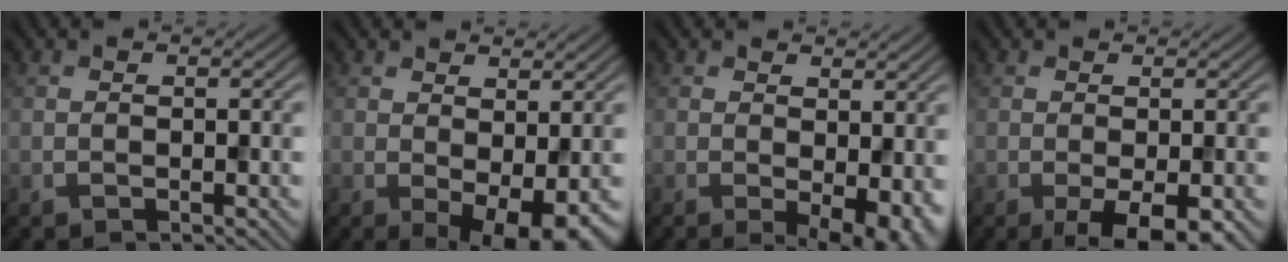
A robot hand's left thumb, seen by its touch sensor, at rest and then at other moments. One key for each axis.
{"total": 6.0, "fx": -0.4, "fy": 2.6, "fz": 5.4, "tx": -0.083, "ty": -0.010, "tz": 0.005}
{"total": 5.4, "fx": -0.3, "fy": 2.4, "fz": 4.9, "tx": -0.068, "ty": -0.011, "tz": 0.006}
{"total": 5.2, "fx": -2.0, "fy": 1.5, "fz": 4.5, "tx": -0.071, "ty": -0.004, "tz": -0.027}